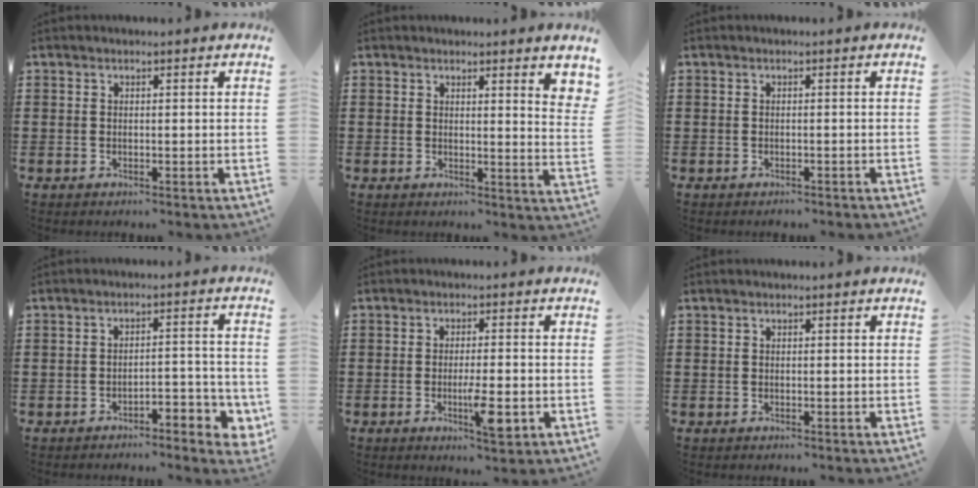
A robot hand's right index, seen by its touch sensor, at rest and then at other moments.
{"total": 2.2, "force": [1.9, -0.1, 1.1], "torque": [-0.022, -0.004, 0.033]}
{"total": 0.6, "force": [-0.5, 0.0, 0.2], "torque": [-0.005, -0.003, -0.010]}
{"total": 3.5, "force": [-2.7, 0.9, 2.0], "torque": [-0.036, 0.010, -0.054]}
{"total": 5.9, "force": [-1.8, 1.3, 5.5], "torque": [-0.093, -0.008, -0.028]}
{"total": 0.0}